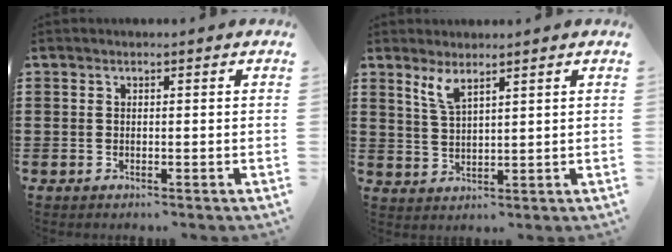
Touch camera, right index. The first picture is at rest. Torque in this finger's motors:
{"motor_torque": [0.39, 0.13, 0.11, 0.07]}